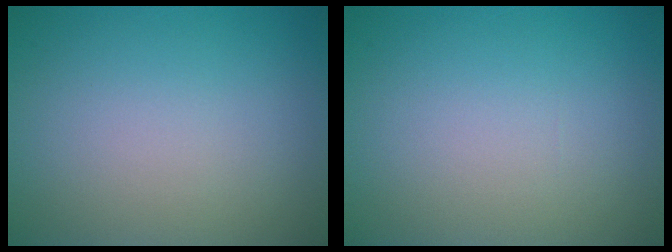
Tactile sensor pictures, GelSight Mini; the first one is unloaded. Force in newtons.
{"total": 0.0}